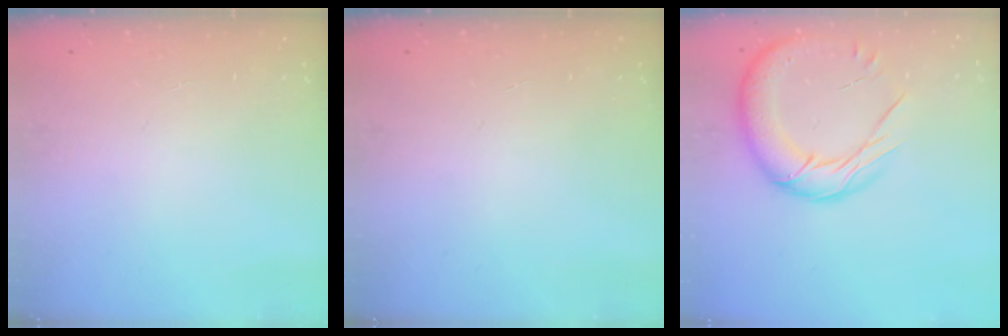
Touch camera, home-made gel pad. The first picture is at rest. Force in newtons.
{"total": 0.0}
{"total": 16.6, "press": 16.4, "slide": 2.3}